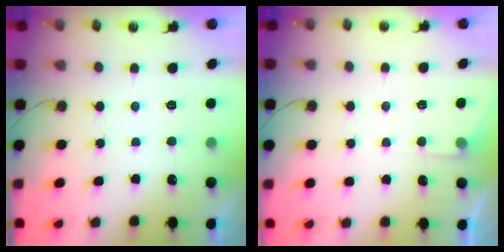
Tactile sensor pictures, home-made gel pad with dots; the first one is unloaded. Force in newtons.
{"total": 3.1, "press": 3.1, "slide": 0.5}